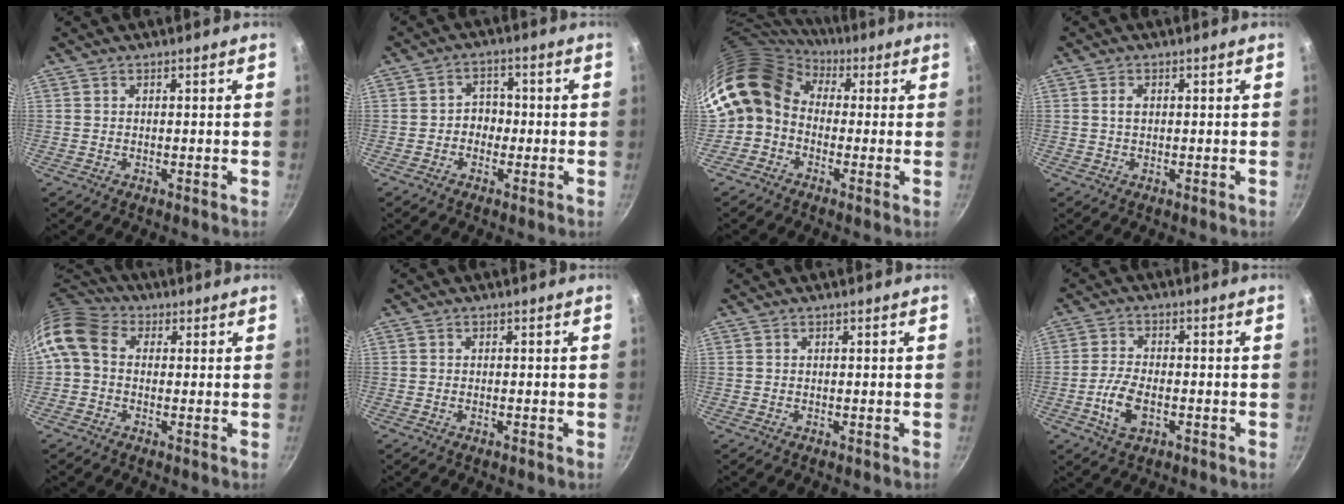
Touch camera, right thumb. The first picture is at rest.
{"total": 3.8, "force": [-0.9, 3.3, 1.8], "torque": [0.003, 0.014, -0.019]}
{"total": 12.8, "force": [1.1, 10.5, 7.2], "torque": [-0.129, 0.026, -0.005]}
{"total": 1.6, "force": [0.3, 1.1, 1.1], "torque": [-0.019, 0.004, 0.006]}
{"total": 9.4, "force": [0.9, 7.3, 5.9], "torque": [-0.116, 0.025, -0.003]}
{"total": 0.6, "force": [-0.4, 0.1, 0.5], "torque": [-0.008, 0.003, -0.008]}
{"total": 0.0}
{"total": 6.8, "force": [-2.2, 3.5, 5.4], "torque": [-0.110, 0.012, -0.045]}